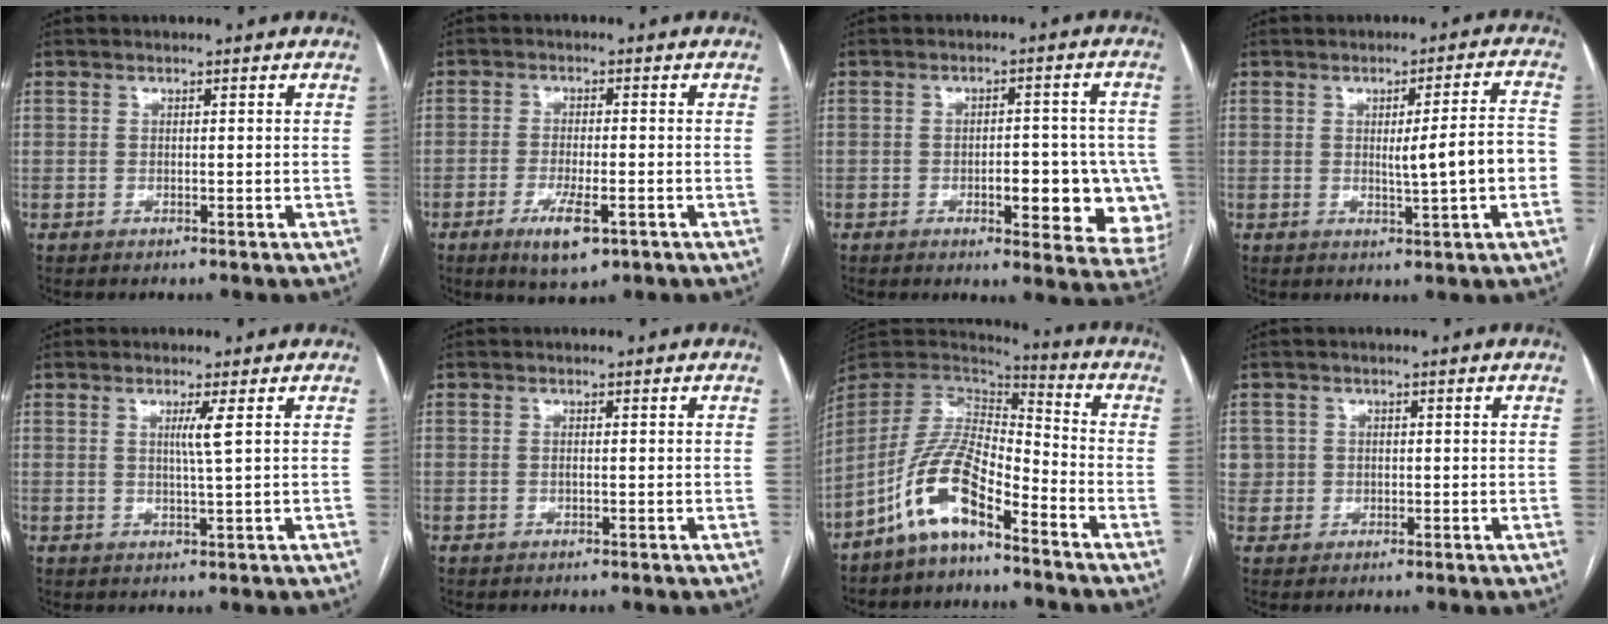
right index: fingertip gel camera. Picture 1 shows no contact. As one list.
[{"total": 6.1, "force": [-3.0, 1.5, 5.1], "torque": [-0.096, -0.010, -0.044]}, {"total": 12.4, "force": [-3.1, 4.1, 11.3], "torque": [-0.092, 0.016, -0.028]}, {"total": 7.4, "force": [-1.0, -0.1, 7.3], "torque": [-0.100, 0.006, -0.011]}, {"total": 2.5, "force": [0.8, -0.8, 2.3], "torque": [-0.043, -0.006, 0.016]}, {"total": 0.6, "force": [-0.1, 0.1, 0.6], "torque": [-0.013, 0.000, 0.000]}, {"total": 11.3, "force": [-7.1, 3.4, 8.1], "torque": [-0.178, 0.015, -0.138]}, {"total": 2.7, "force": [0.4, 2.7, 0.1], "torque": [0.013, 0.010, 0.009]}]